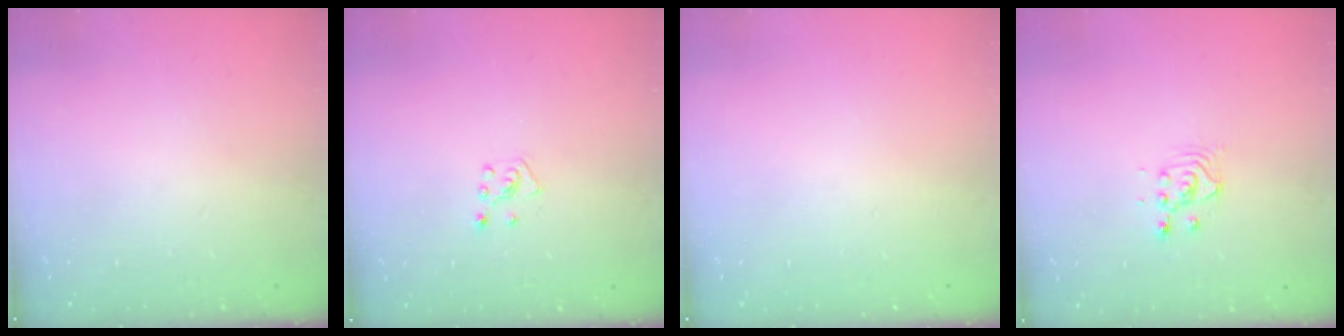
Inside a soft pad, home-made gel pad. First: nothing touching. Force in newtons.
{"total": 5.2, "press": 5.2, "slide": 0.5}
{"total": 0.0}
{"total": 2.9, "press": 2.9, "slide": 0.1}